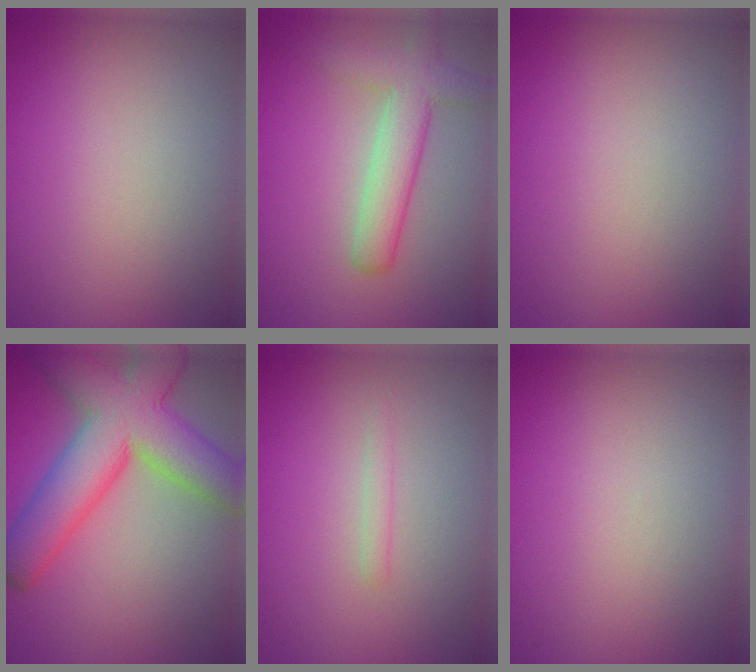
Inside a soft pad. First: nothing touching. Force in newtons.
{"total": 3.8, "press": 3.8, "slide": 0.4}
{"total": 0.0}
{"total": 10.8, "press": 10.8, "slide": 0.5}
{"total": 0.8, "press": 0.8, "slide": 0.0}
{"total": 0.0}